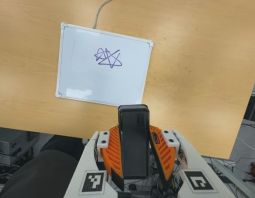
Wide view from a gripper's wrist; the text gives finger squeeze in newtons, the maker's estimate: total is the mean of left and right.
{"total": 5.4, "left": 4.6, "right": 6.2}